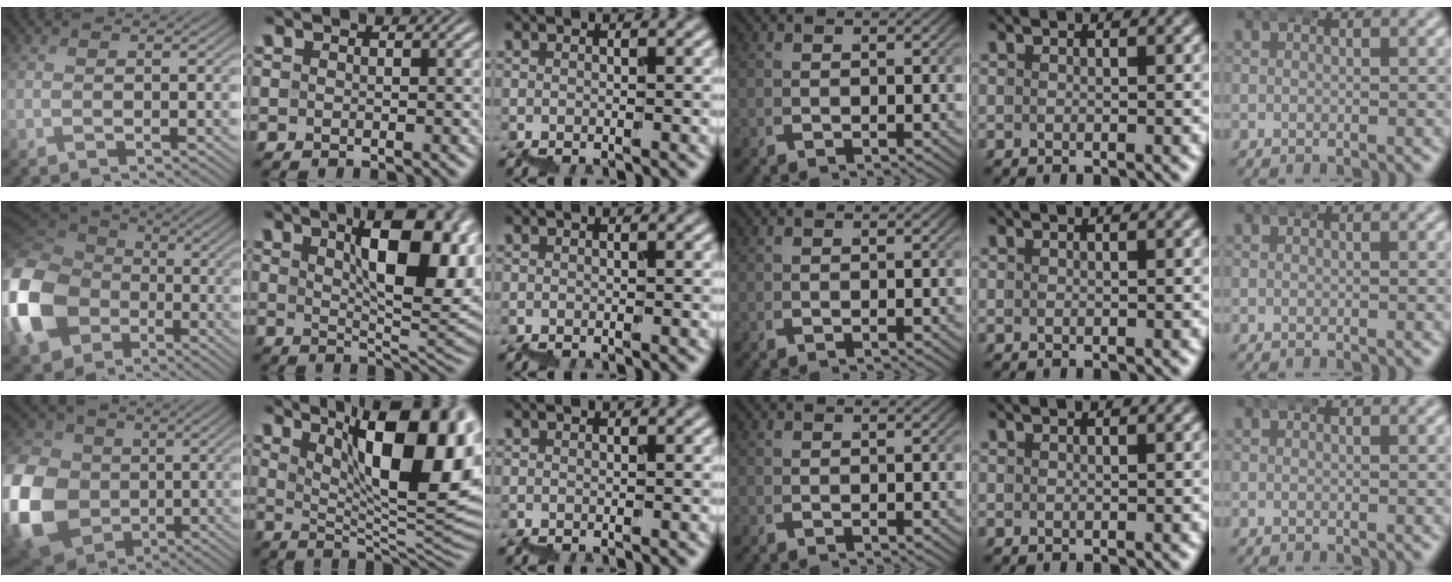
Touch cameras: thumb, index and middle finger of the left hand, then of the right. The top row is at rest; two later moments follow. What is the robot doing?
{"motion": "wrap", "object": "bandana"}